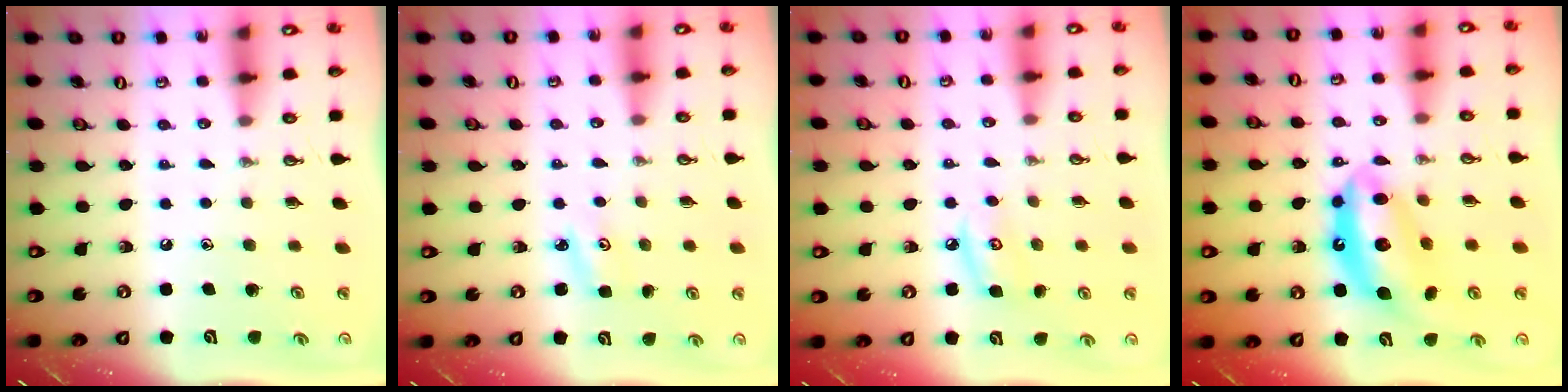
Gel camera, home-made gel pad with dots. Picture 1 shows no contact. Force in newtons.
{"total": 4.0, "press": 4.0, "slide": 0.5}
{"total": 7.2, "press": 7.2, "slide": 0.6}
{"total": 13.7, "press": 13.6, "slide": 1.0}